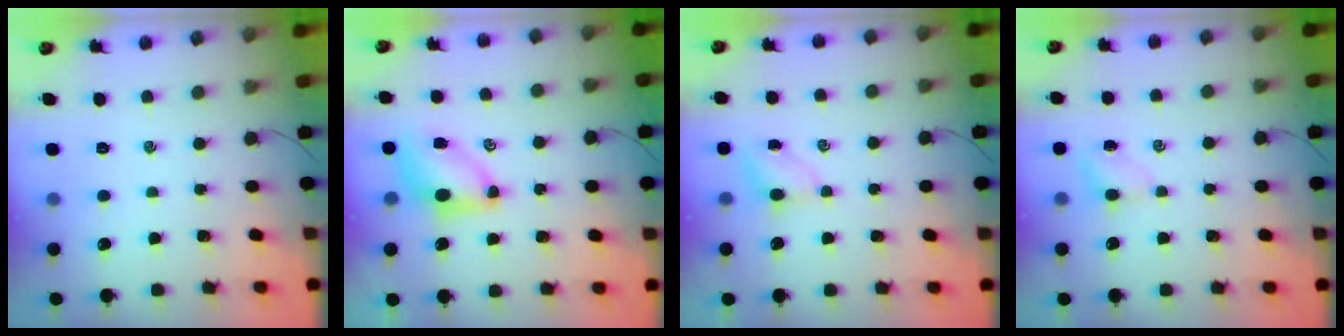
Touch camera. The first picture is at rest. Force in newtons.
{"total": 7.5, "press": 7.4, "slide": 1.4}
{"total": 3.7, "press": 3.5, "slide": 1.2}
{"total": 3.0, "press": 2.9, "slide": 0.9}